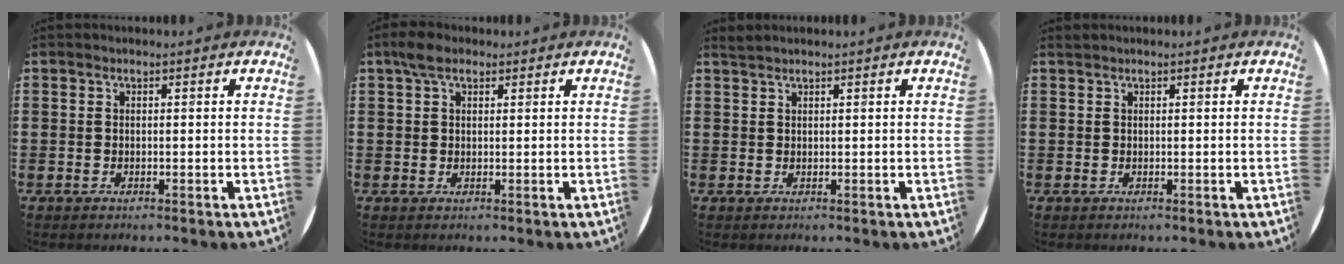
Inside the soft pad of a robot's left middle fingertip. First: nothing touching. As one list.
[{"total": 2.9, "force": [2.0, 1.4, 1.6], "torque": [-0.026, 0.006, 0.034]}, {"total": 0.7, "force": [0.7, -0.1, -0.1], "torque": [0.000, 0.000, 0.015]}, {"total": 0.0}]